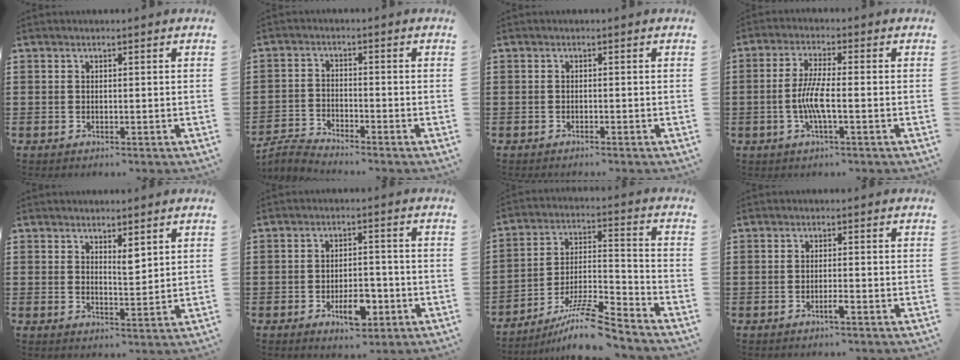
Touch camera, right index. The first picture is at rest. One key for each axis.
{"total": 2.9, "fx": -2.9, "fy": -0.1, "fz": 0.3, "tx": -0.027, "ty": -0.006, "tz": -0.065}
{"total": 0.7, "fx": -0.6, "fy": -0.2, "fz": 0.2, "tx": -0.006, "ty": -0.006, "tz": -0.011}
{"total": 5.5, "fx": -1.4, "fy": 0.8, "fz": 5.3, "tx": -0.113, "ty": -0.006, "tz": -0.034}
{"total": 2.9, "fx": 2.2, "fy": 1.0, "fz": 1.6, "tx": -0.019, "ty": 0.001, "tz": 0.035}
{"total": 6.2, "fx": -2.7, "fy": 2.8, "fz": 4.8, "tx": -0.073, "ty": 0.006, "tz": -0.048}
{"total": 10.8, "fx": -9.1, "fy": 0.8, "fz": 5.8, "tx": -0.097, "ty": 0.019, "tz": -0.175}
{"total": 1.8, "fx": -1.0, "fy": 0.1, "fz": 1.5, "tx": -0.027, "ty": -0.002, "tz": -0.018}